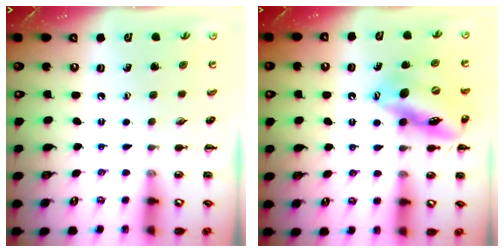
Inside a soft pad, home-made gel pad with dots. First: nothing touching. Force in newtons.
{"total": 15.2, "press": 15.0, "slide": 2.4}